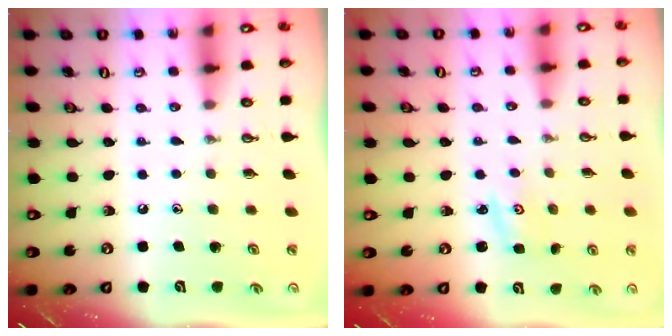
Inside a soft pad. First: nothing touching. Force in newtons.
{"total": 2.3, "press": 2.3, "slide": 0.3}